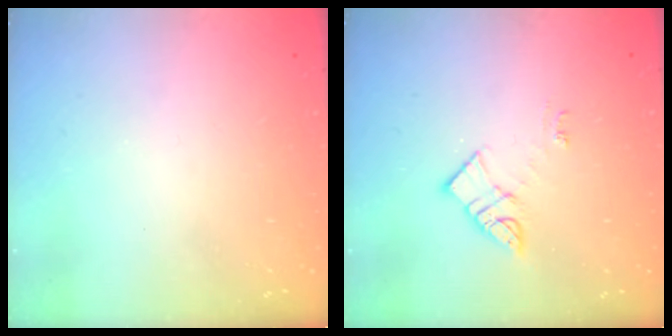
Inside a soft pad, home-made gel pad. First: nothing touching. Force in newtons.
{"total": 6.4, "press": 6.4, "slide": 0.6}